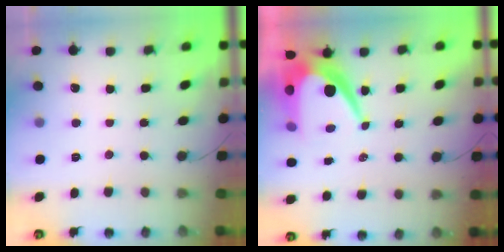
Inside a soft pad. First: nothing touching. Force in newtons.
{"total": 11.2, "press": 11.1, "slide": 0.9}